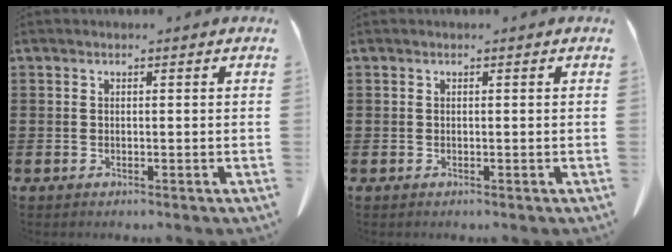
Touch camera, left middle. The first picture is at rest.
{"total": 0.0}